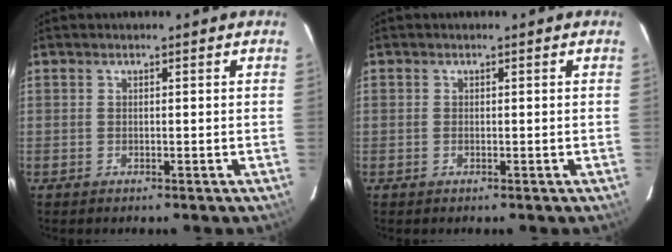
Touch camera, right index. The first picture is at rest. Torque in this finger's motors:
{"motor_torque": [-0.01, -0.05, 0.10, 0.01]}